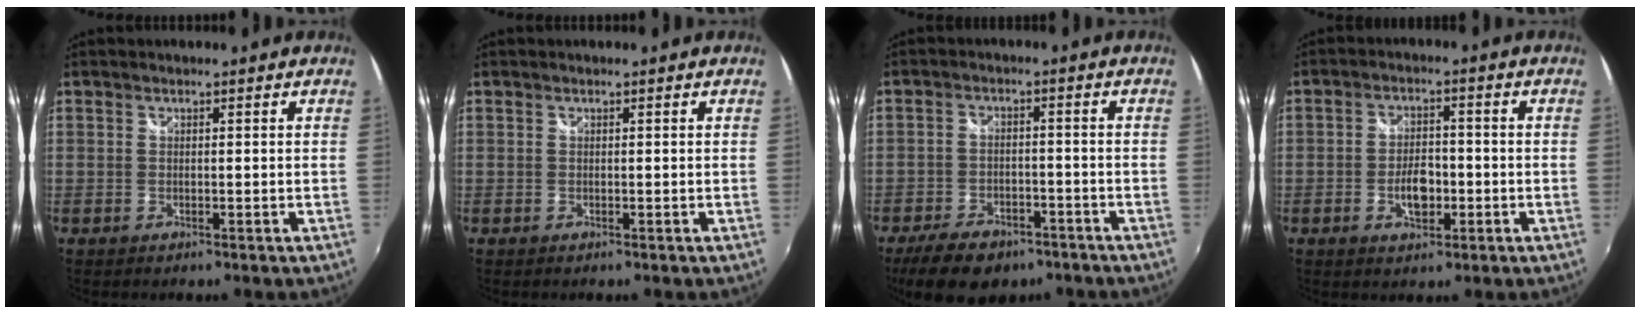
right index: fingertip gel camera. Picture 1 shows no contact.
{"total": 0.0}
{"total": 12.4, "force": [-8.8, 6.4, 6.0], "torque": [-0.147, -0.007, -0.132]}
{"total": 5.7, "force": [-1.8, 3.2, 4.4], "torque": [-0.084, 0.004, -0.027]}